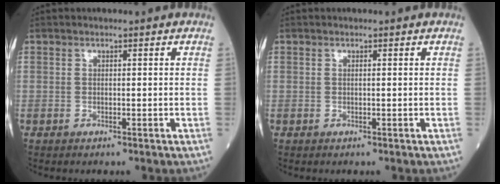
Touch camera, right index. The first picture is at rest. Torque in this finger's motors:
{"motor_torque": [0.21, -0.02, -0.03, -0.01]}